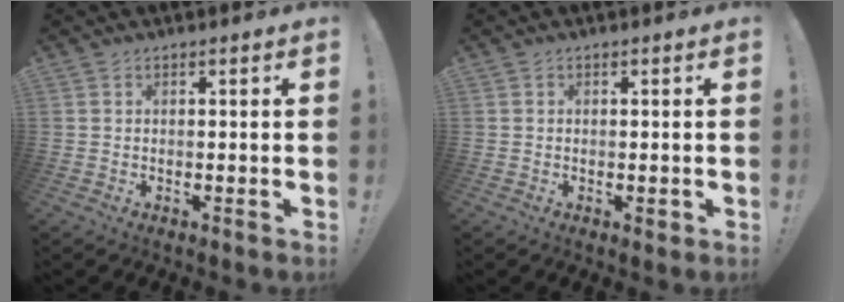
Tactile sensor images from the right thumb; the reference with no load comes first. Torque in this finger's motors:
{"motor_torque": [0.33, 0.31, 0.07, 0.24, 0.00]}